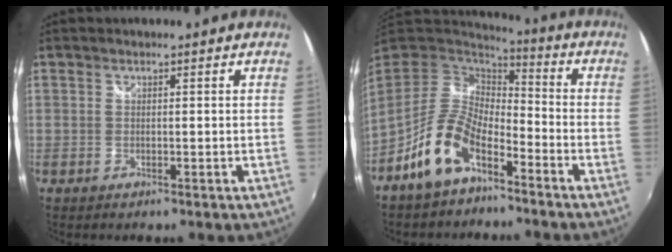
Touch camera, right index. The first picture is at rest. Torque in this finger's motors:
{"motor_torque": [0.99, -0.93, 0.78, 0.18]}